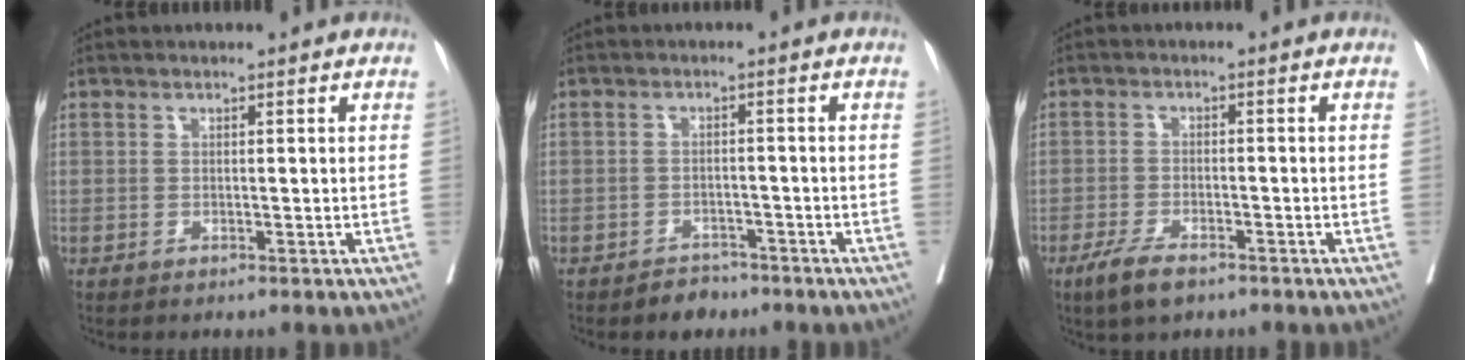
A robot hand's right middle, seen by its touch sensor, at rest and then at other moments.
{"total": 2.9, "force": [-2.4, 1.6, 0.7], "torque": [-0.012, 0.004, -0.032]}
{"total": 5.1, "force": [-3.6, 1.5, 3.3], "torque": [-0.067, -0.007, -0.063]}